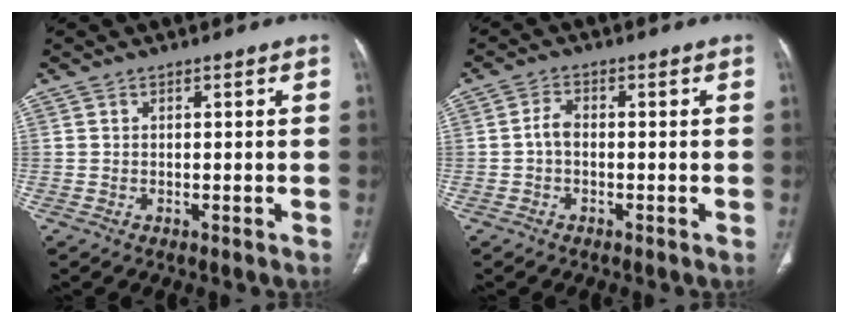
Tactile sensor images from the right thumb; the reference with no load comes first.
{"total": 2.5, "force": [-0.5, 1.5, 1.9], "torque": [-0.037, 0.009, -0.016]}